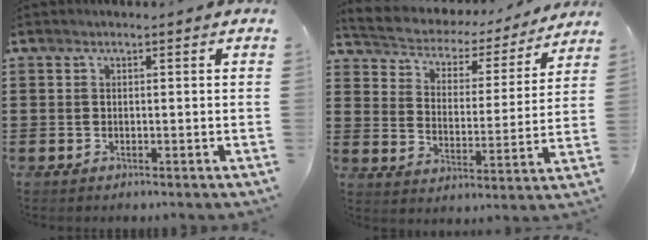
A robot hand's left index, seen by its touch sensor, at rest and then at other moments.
{"total": 3.4, "force": [3.1, 1.4, 0.2], "torque": [-0.028, -0.025, 0.043]}